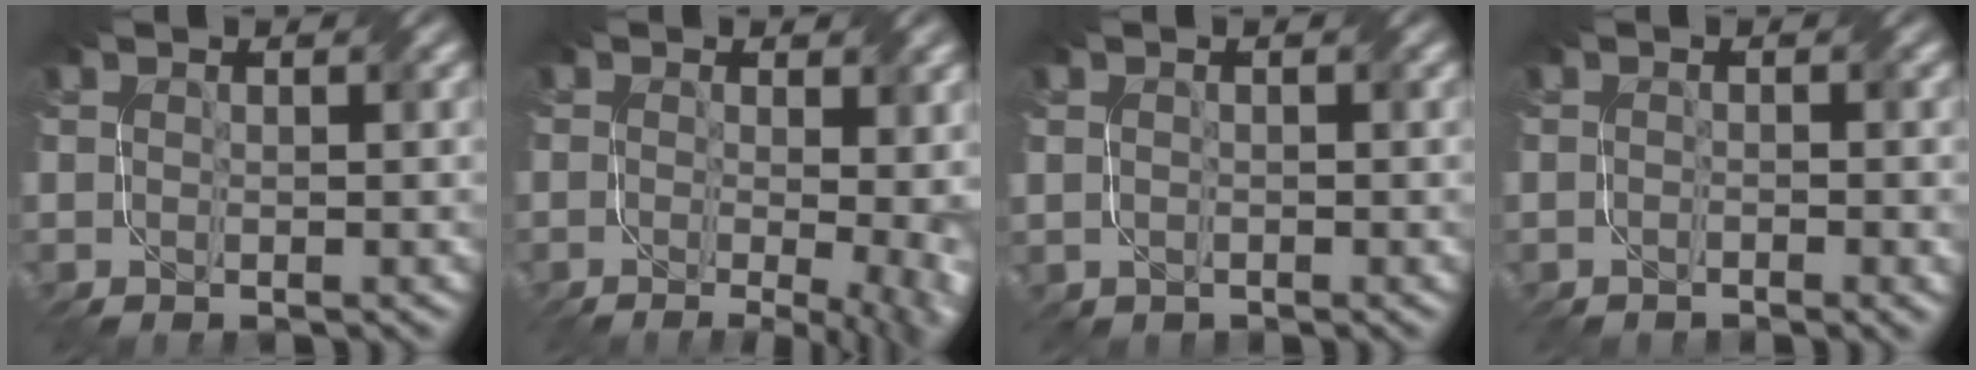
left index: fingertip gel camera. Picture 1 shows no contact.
{"total": 11.5, "force": [-0.6, 6.3, 9.5], "torque": [-0.100, 0.007, 0.014]}
{"total": 0.7, "force": [0.1, 0.5, -0.4], "torque": [0.008, 0.000, 0.006]}
{"total": 1.6, "force": [-0.9, 0.5, 1.2], "torque": [-0.012, -0.003, -0.008]}